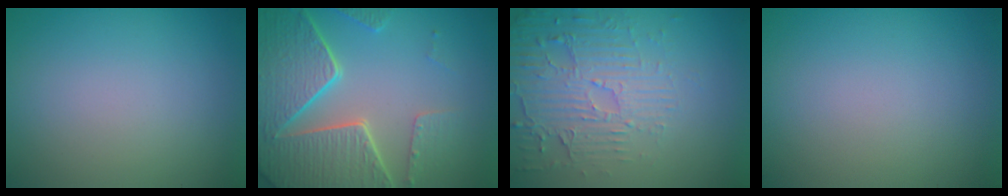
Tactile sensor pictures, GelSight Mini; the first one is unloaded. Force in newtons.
{"total": 8.3, "press": 5.9, "slide": 5.8}
{"total": 6.0, "press": 3.7, "slide": 4.7}
{"total": 0.0}